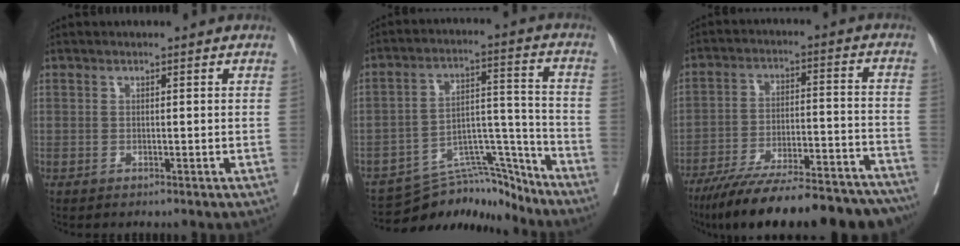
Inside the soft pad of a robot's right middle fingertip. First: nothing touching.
{"total": 12.7, "force": [-12.3, 2.8, 2.0], "torque": [-0.017, 0.047, -0.197]}
{"total": 26.2, "force": [-22.6, 4.3, 12.5], "torque": [-0.141, -0.007, -0.322]}